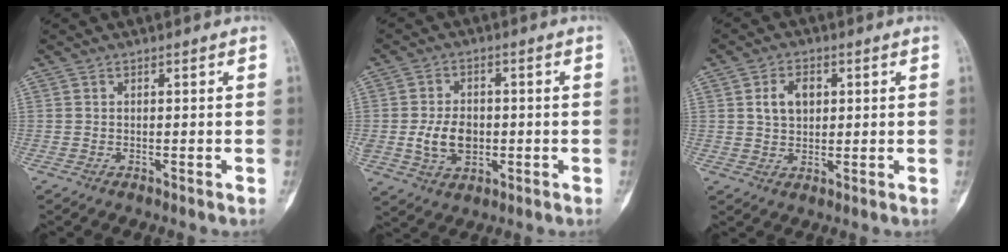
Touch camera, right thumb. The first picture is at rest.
{"total": 8.1, "force": [-0.7, 5.8, 5.6], "torque": [-0.085, -0.001, -0.007]}
{"total": 5.7, "force": [1.5, 4.0, 3.8], "torque": [-0.052, 0.000, 0.027]}